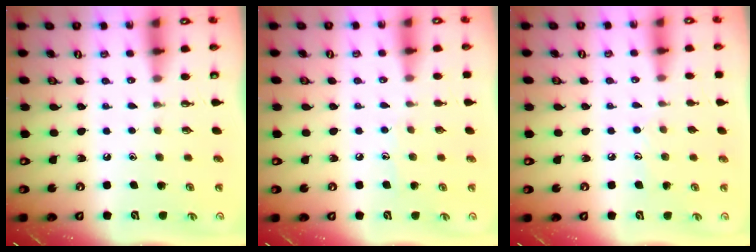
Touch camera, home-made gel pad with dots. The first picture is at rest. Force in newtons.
{"total": 5.5, "press": 5.5, "slide": 0.6}
{"total": 5.8, "press": 5.7, "slide": 0.6}